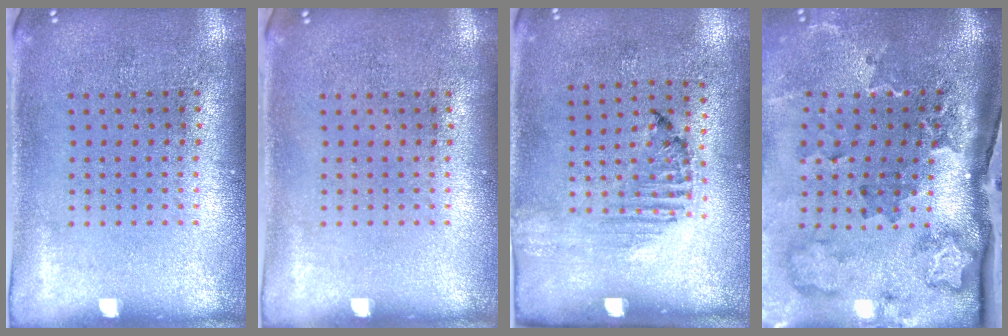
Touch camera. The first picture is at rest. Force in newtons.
{"total": 0.0}
{"total": 1.3, "press": 1.1, "slide": 0.6}
{"total": 3.5, "press": 2.3, "slide": 2.6}